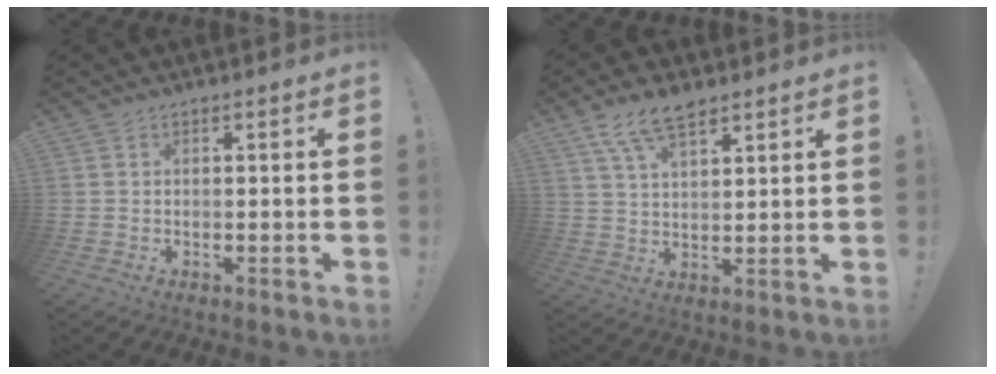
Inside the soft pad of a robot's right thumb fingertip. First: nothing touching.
{"total": 9.2, "force": [6.4, 3.6, 5.5], "torque": [-0.102, -0.024, 0.120]}